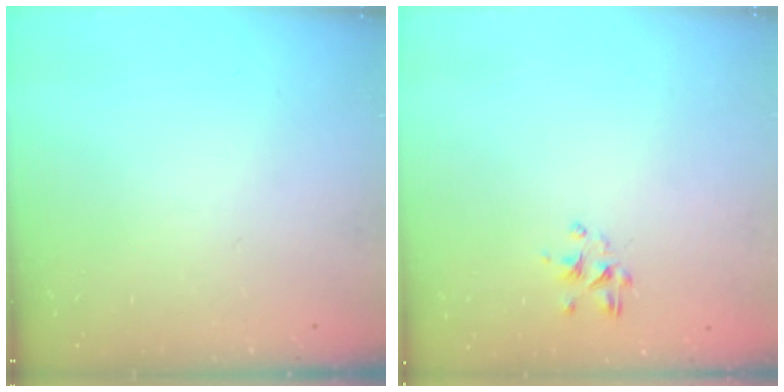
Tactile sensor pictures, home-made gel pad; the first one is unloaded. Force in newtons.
{"total": 2.2, "press": 2.0, "slide": 0.9}